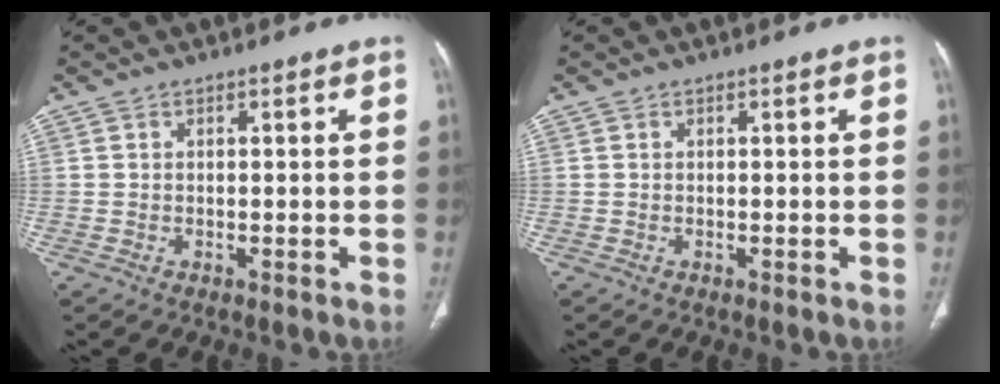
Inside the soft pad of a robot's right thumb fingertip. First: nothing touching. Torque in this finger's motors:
{"motor_torque": [-0.20, 0.11, 0.67, -0.23, -0.03]}